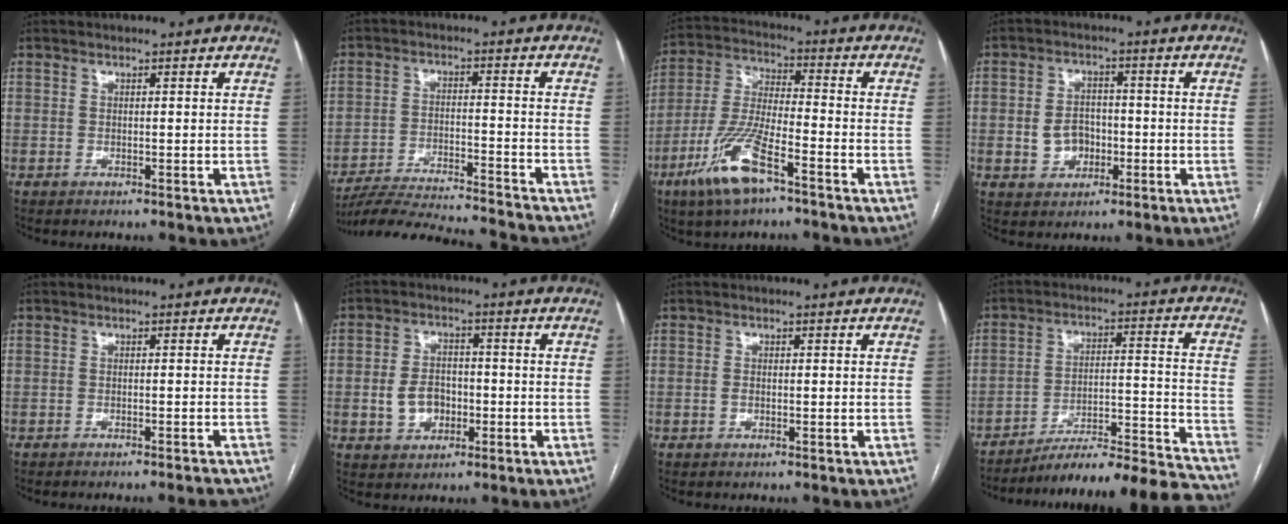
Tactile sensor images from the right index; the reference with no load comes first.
{"total": 17.6, "force": [-16.7, -0.1, 5.4], "torque": [-0.101, -0.021, -0.253]}
{"total": 12.5, "force": [-7.0, 2.7, 10.0], "torque": [-0.217, -0.016, -0.132]}
{"total": 5.5, "force": [-1.1, 4.4, 3.1], "torque": [-0.059, 0.010, -0.011]}
{"total": 5.5, "force": [-5.3, 0.4, 1.4], "torque": [-0.011, -0.005, -0.058]}
{"total": 6.1, "force": [-1.4, 4.5, 3.9], "torque": [-0.079, 0.011, -0.018]}
{"total": 0.7, "force": [-0.2, 0.4, 0.6], "torque": [-0.014, 0.000, -0.004]}
{"total": 21.8, "force": [-20.7, 0.3, 6.8], "torque": [-0.059, 0.016, -0.295]}